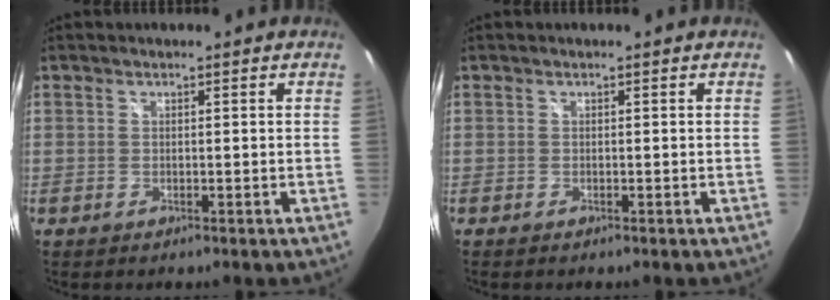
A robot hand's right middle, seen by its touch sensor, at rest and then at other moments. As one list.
[{"total": 0.0}]